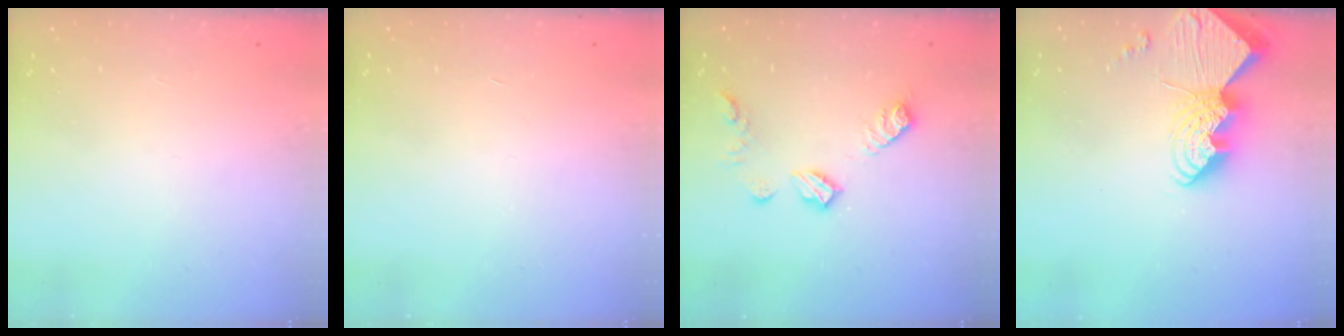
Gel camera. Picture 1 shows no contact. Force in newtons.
{"total": 0.9, "press": 0.9, "slide": 0.2}
{"total": 9.7, "press": 9.7, "slide": 0.2}
{"total": 12.9, "press": 12.9, "slide": 0.8}